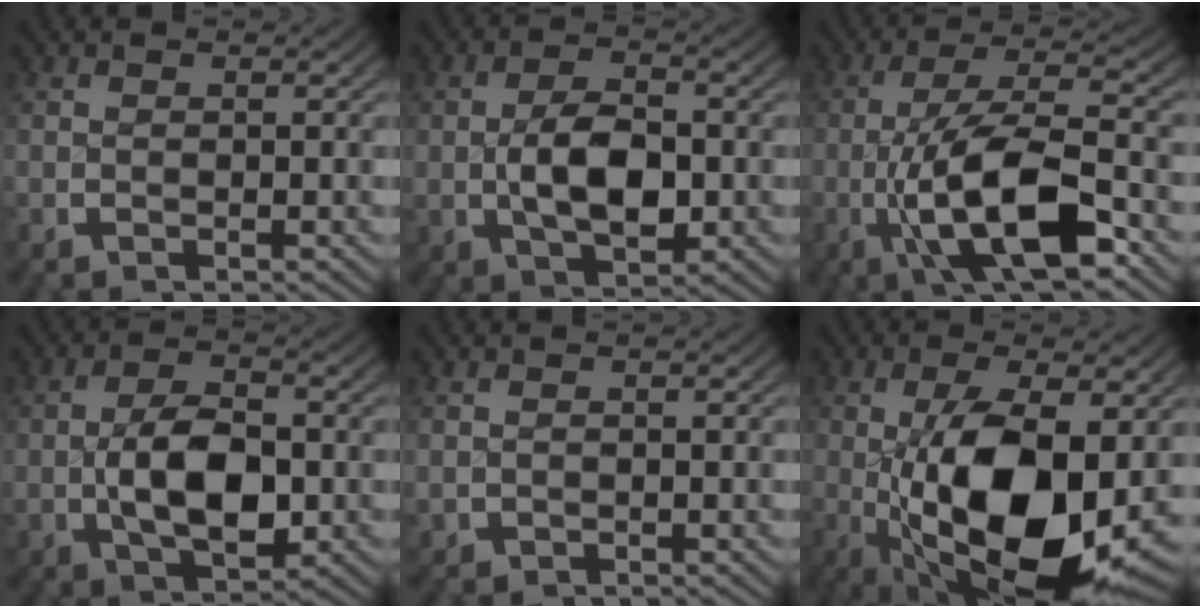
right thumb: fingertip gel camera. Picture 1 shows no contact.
{"total": 6.4, "force": [-0.4, 3.8, 5.1], "torque": [-0.104, -0.019, 0.006]}
{"total": 11.0, "force": [-2.0, 4.8, 9.7], "torque": [-0.187, -0.030, -0.020]}
{"total": 7.5, "force": [-0.6, 4.5, 6.1], "torque": [-0.125, -0.024, 0.005]}
{"total": 0.9, "force": [0.1, 0.9, 0.2], "torque": [-0.004, -0.005, 0.007]}
{"total": 17.6, "force": [-3.0, 9.0, 14.8], "torque": [-0.265, -0.058, -0.011]}